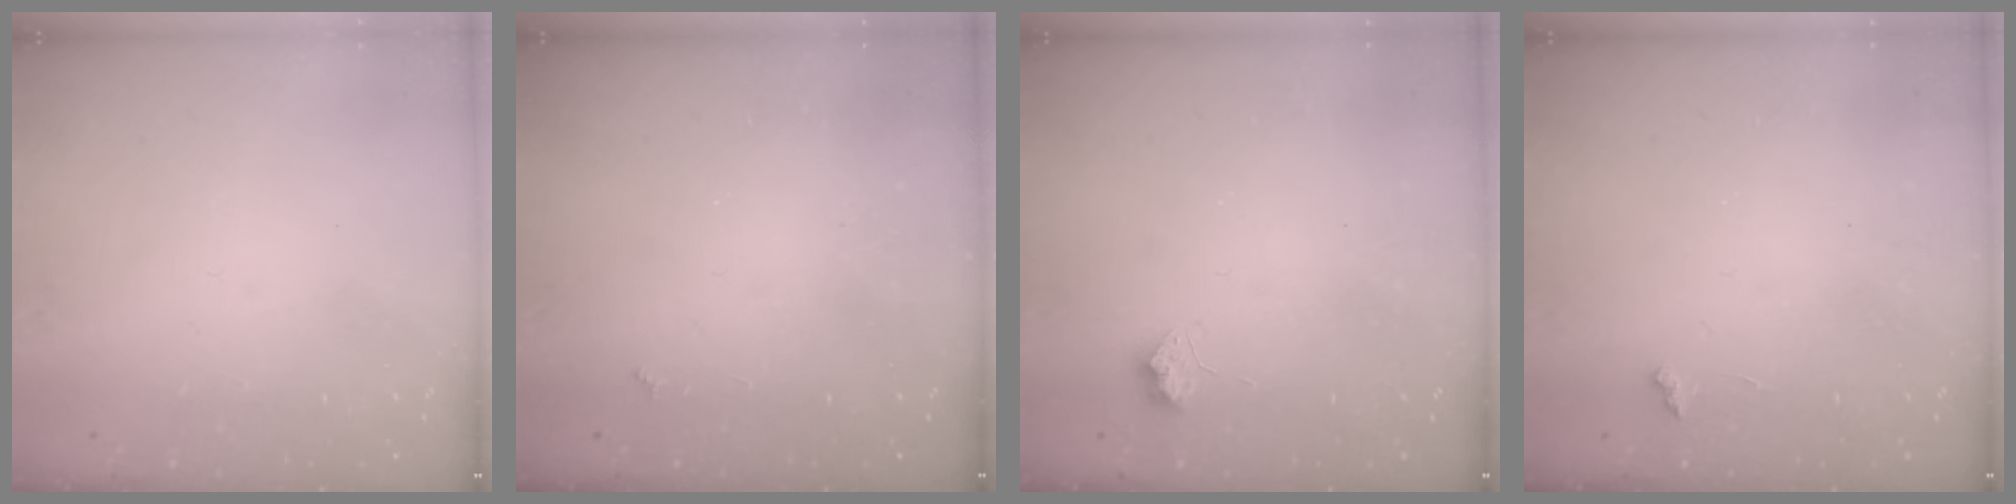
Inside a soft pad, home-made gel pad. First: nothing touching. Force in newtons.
{"total": 2.3, "press": 2.3, "slide": 0.4}
{"total": 5.9, "press": 5.9, "slide": 0.7}
{"total": 2.3, "press": 2.3, "slide": 0.5}